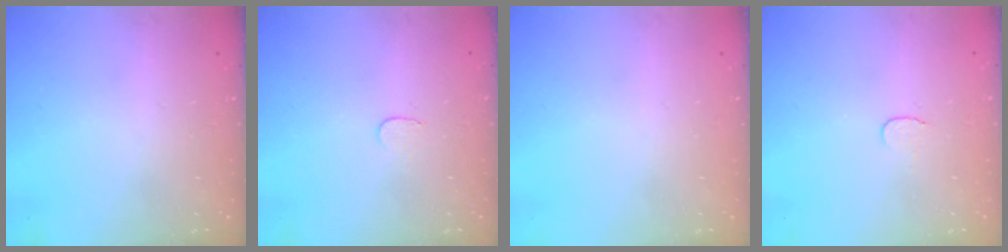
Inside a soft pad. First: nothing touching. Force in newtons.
{"total": 3.0, "press": 3.0, "slide": 0.3}
{"total": 0.0}
{"total": 3.6, "press": 3.6, "slide": 0.4}